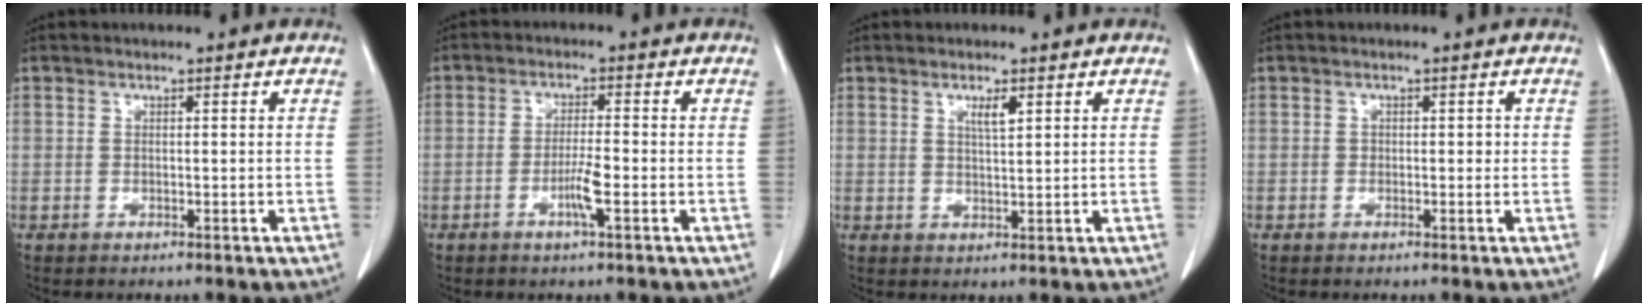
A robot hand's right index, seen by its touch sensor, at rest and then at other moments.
{"total": 3.5, "force": [-1.5, 0.3, 3.1], "torque": [-0.059, -0.001, -0.030]}
{"total": 2.3, "force": [1.2, 0.3, 2.0], "torque": [-0.038, -0.002, 0.023]}
{"total": 1.2, "force": [0.0, 0.9, 0.7], "torque": [-0.010, 0.006, 0.000]}